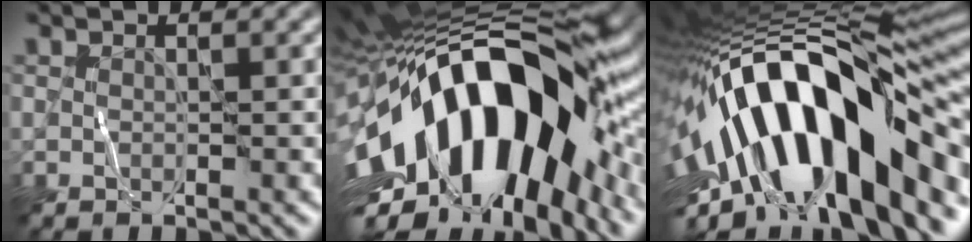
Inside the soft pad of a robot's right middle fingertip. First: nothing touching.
{"total": 20.0, "force": [-2.4, 10.2, 17.1], "torque": [-0.277, -0.001, -0.050]}
{"total": 18.7, "force": [-2.9, 7.9, 16.6], "torque": [-0.263, 0.047, -0.064]}